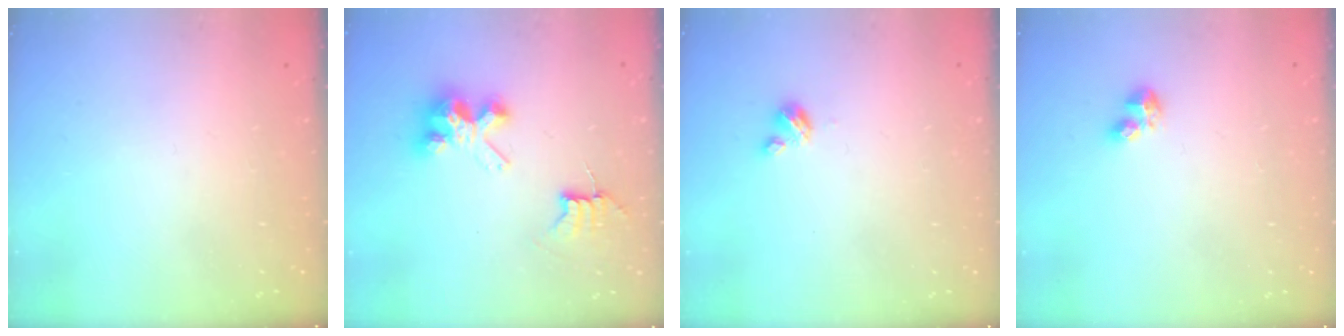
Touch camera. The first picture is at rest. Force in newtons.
{"total": 7.3, "press": 7.3, "slide": 0.6}
{"total": 2.7, "press": 2.7, "slide": 0.3}
{"total": 4.6, "press": 4.6, "slide": 0.6}